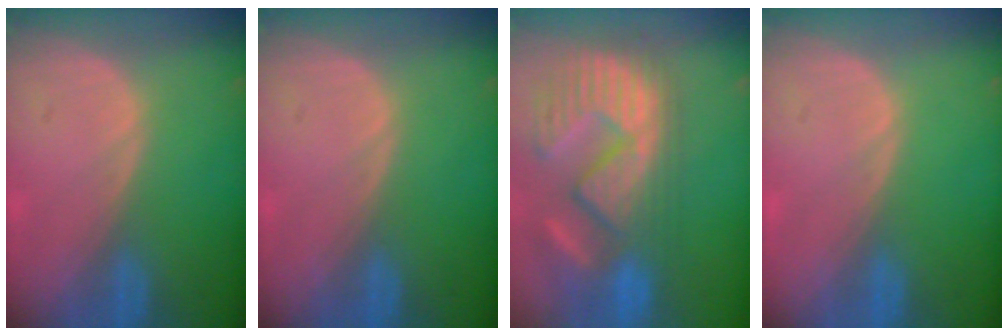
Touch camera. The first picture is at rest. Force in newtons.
{"total": 0.0}
{"total": 13.9, "press": 12.0, "slide": 7.0}
{"total": 0.0}